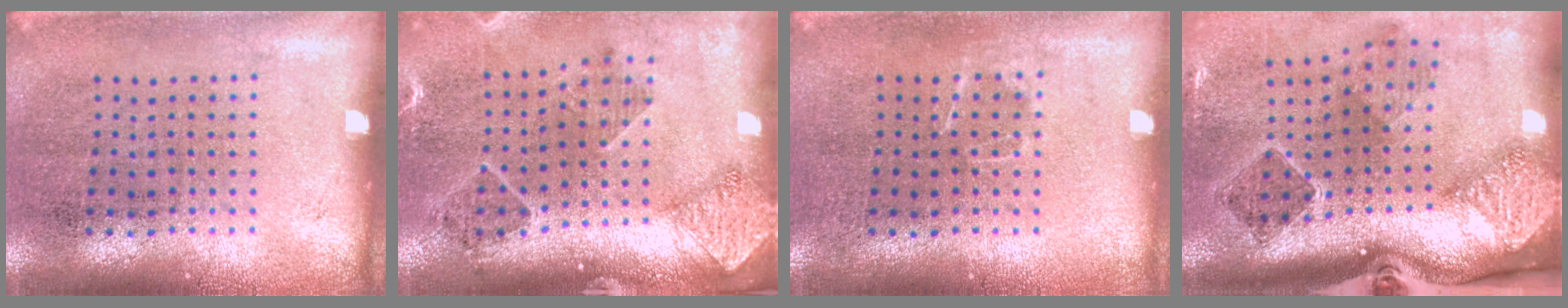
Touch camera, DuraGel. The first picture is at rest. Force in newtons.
{"total": 1.4, "press": 1.4, "slide": 0.1}
{"total": 0.7, "press": 0.6, "slide": 0.3}
{"total": 2.8, "press": 1.9, "slide": 2.1}